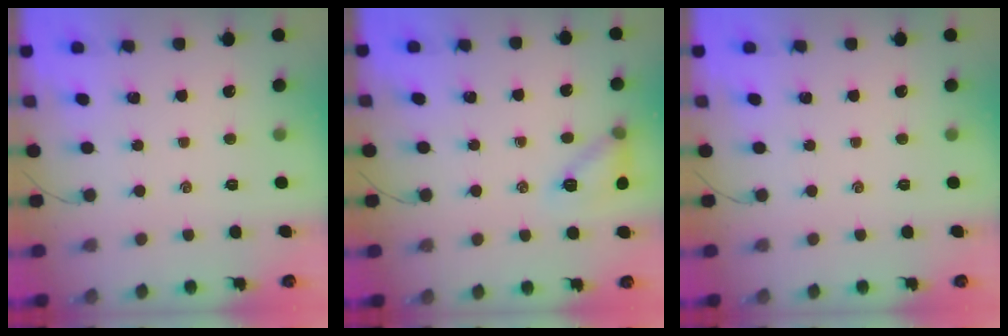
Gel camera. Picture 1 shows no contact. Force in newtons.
{"total": 10.9, "press": 10.9, "slide": 0.8}
{"total": 0.0}